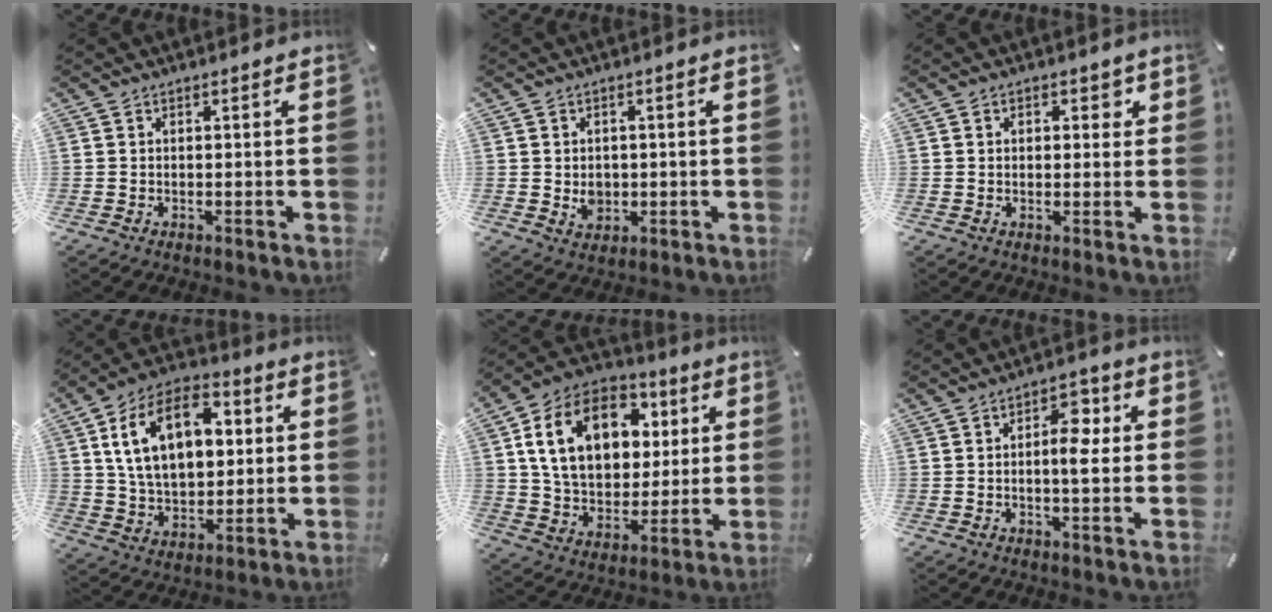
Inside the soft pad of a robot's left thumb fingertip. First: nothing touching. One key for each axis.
{"total": 3.9, "fx": -0.2, "fy": 3.5, "fz": 1.7, "tx": -0.016, "ty": -0.002, "tz": -0.005}
{"total": 2.6, "fx": 0.6, "fy": 1.9, "fz": 1.6, "tx": -0.010, "ty": -0.001, "tz": 0.002}
{"total": 18.0, "fx": 5.4, "fy": 11.8, "fz": 12.4, "tx": -0.242, "ty": 0.006, "tz": 0.094}
{"total": 19.0, "fx": 6.4, "fy": 13.8, "fz": 11.4, "tx": -0.211, "ty": -0.009, "tz": 0.120}
{"total": 6.6, "fx": 0.4, "fy": 3.1, "fz": 5.8, "tx": -0.079, "ty": 0.002, "tz": -0.001}